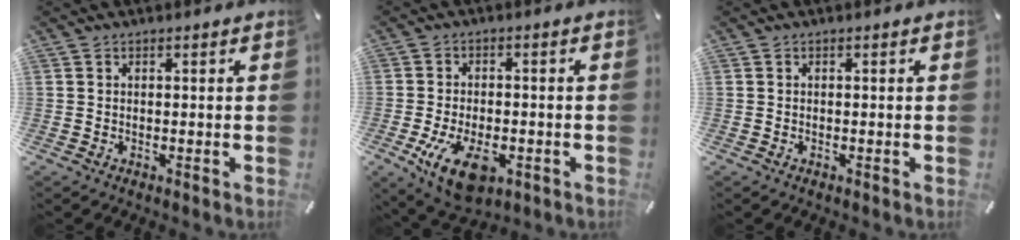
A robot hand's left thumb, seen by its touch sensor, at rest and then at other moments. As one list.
[{"total": 10.8, "force": [-4.2, 6.0, 7.9], "torque": [-0.154, 0.004, -0.072]}, {"total": 0.6, "force": [-0.3, 0.2, 0.4], "torque": [-0.008, -0.002, -0.006]}]